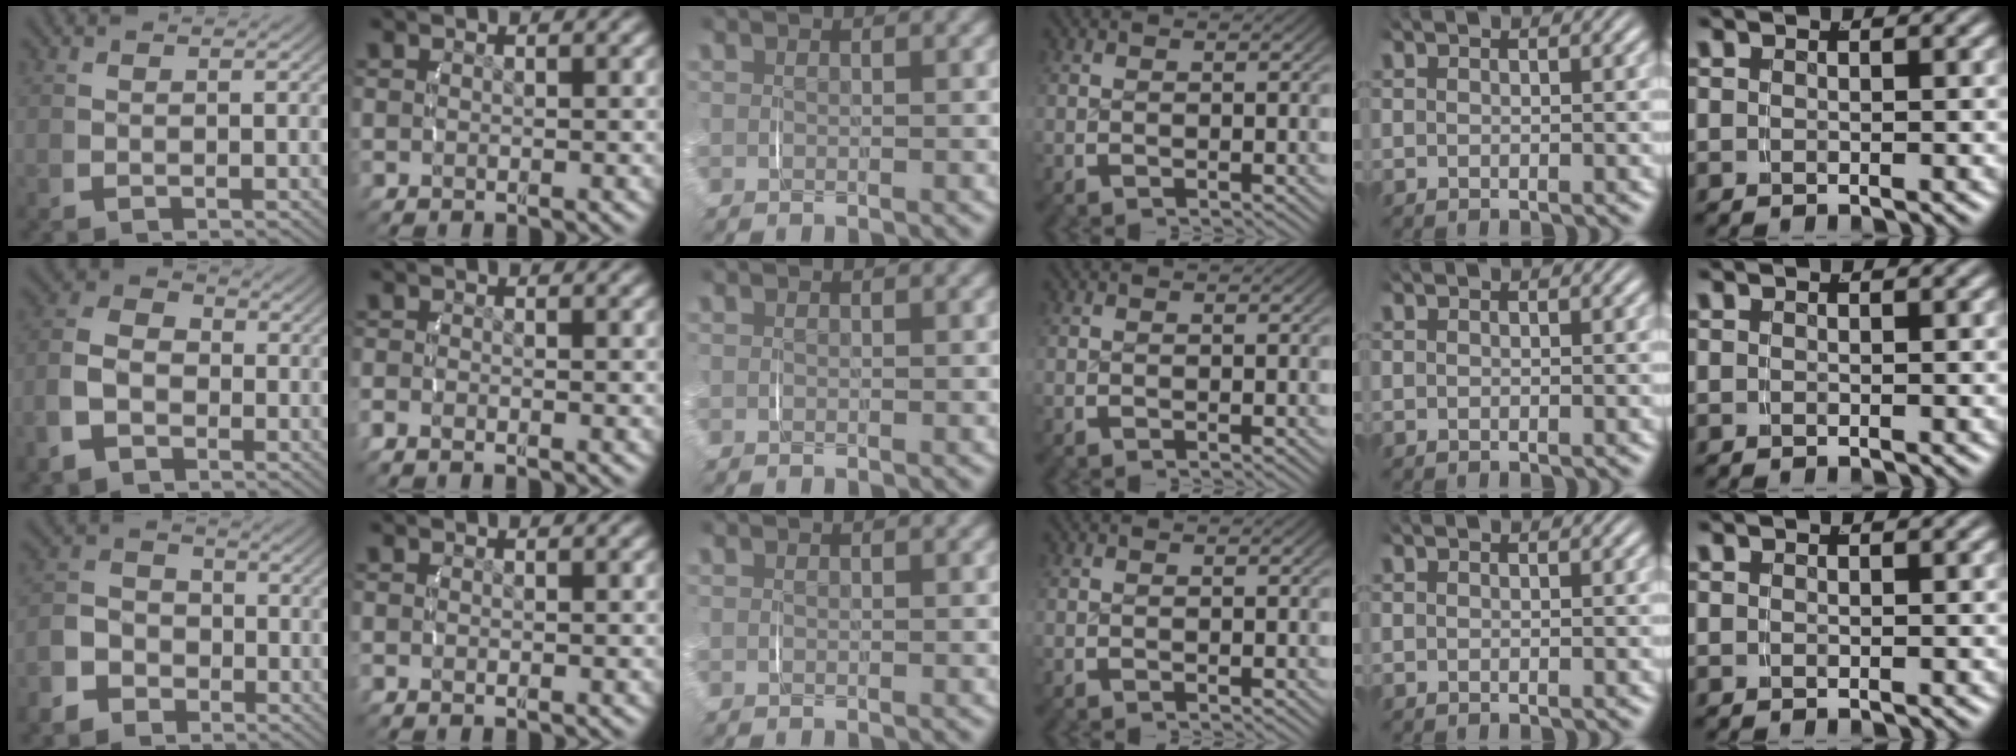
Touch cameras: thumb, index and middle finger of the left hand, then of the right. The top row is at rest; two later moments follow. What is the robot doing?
{"motion": "lift_and_place", "object": "napkin"}